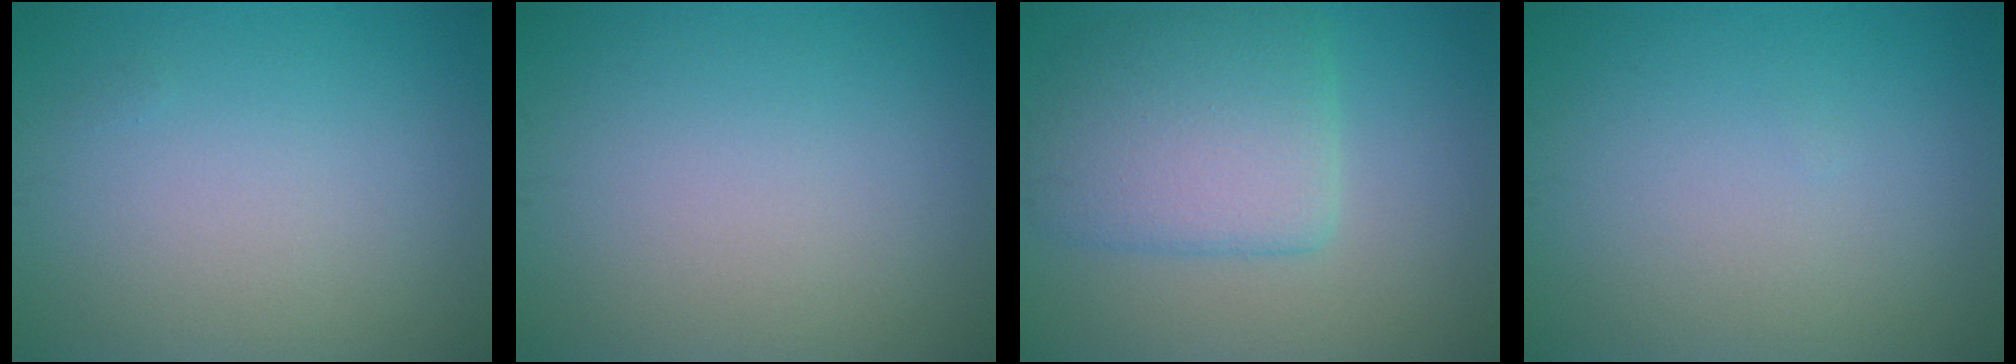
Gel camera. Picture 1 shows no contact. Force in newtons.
{"total": 0.0}
{"total": 5.8, "press": 5.8, "slide": 0.6}
{"total": 0.0}